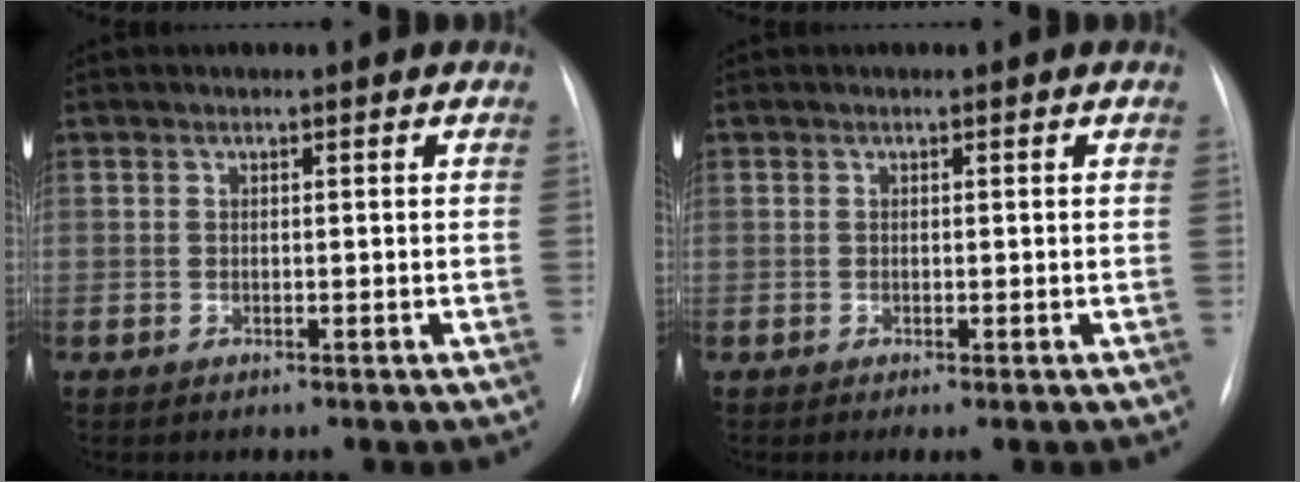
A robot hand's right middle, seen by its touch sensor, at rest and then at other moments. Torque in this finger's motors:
{"motor_torque": [0.11, -0.10, -0.05, -0.04]}